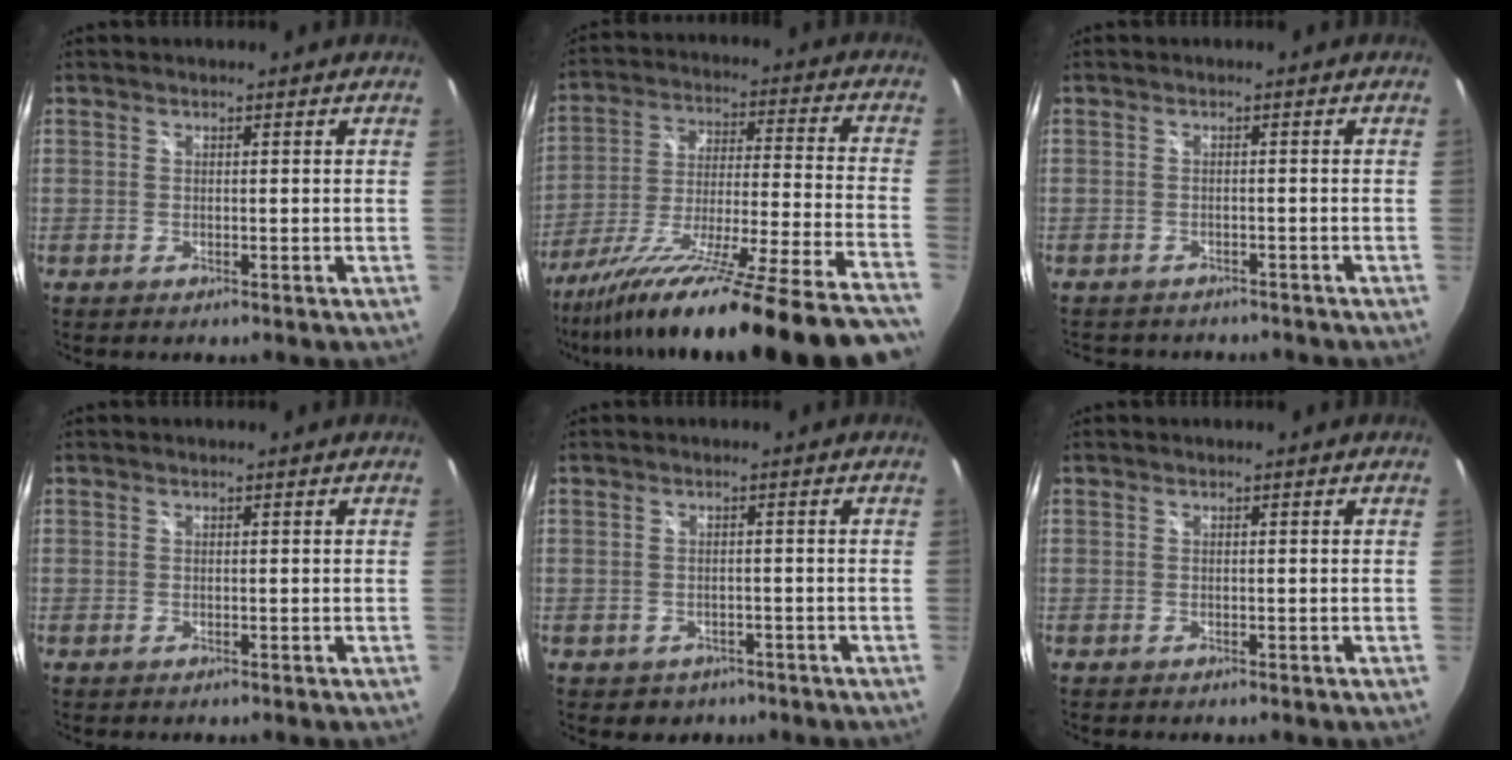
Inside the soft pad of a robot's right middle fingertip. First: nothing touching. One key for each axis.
{"total": 33.1, "fx": -28.3, "fy": -2.7, "fz": 16.9, "tx": -0.244, "ty": -0.112, "tz": -0.441}
{"total": 5.6, "fx": -5.0, "fy": 2.2, "fz": 1.5, "tx": -0.036, "ty": -0.013, "tz": -0.070}
{"total": 0.0}
{"total": 3.6, "fx": -2.0, "fy": 2.9, "fz": 0.9, "tx": -0.028, "ty": -0.005, "tz": -0.021}
{"total": 0.0}